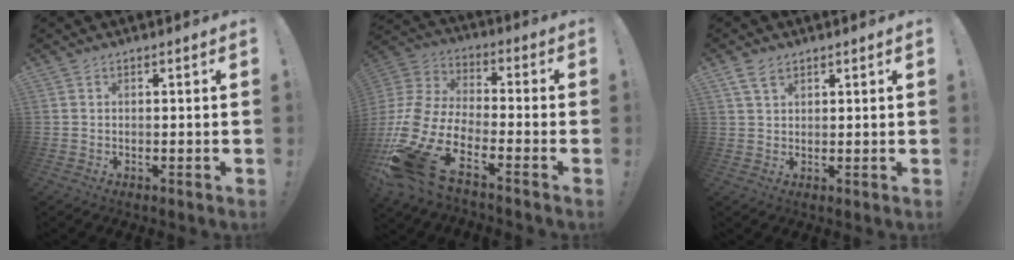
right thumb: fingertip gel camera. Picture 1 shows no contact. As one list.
[{"total": 15.8, "force": [-10.3, 5.9, 10.5], "torque": [-0.238, 0.036, -0.182]}, {"total": 4.2, "force": [2.6, 2.3, 2.4], "torque": [-0.037, -0.007, 0.049]}]